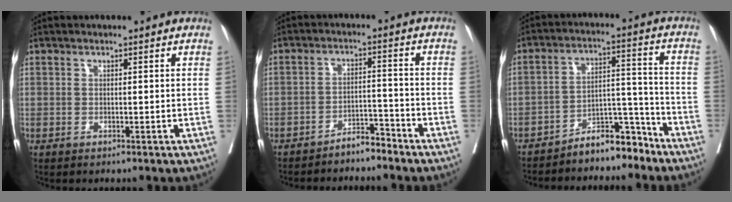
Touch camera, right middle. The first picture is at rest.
{"total": 4.0, "force": [-3.7, 0.8, 1.2], "torque": [-0.013, 0.000, -0.065]}
{"total": 7.8, "force": [-6.9, 2.3, 2.7], "torque": [-0.036, 0.039, -0.116]}